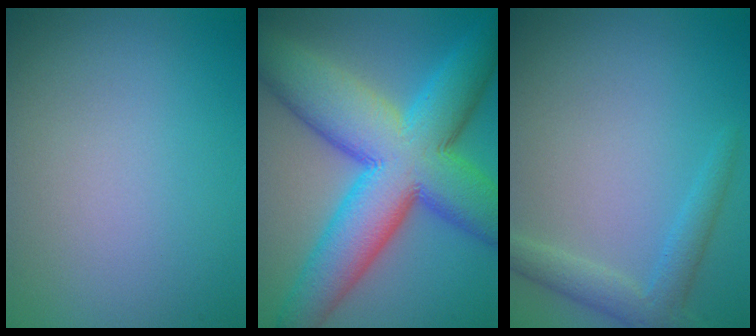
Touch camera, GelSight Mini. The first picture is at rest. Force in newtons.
{"total": 14.3, "press": 14.3, "slide": 0.4}
{"total": 2.7, "press": 2.7, "slide": 0.1}